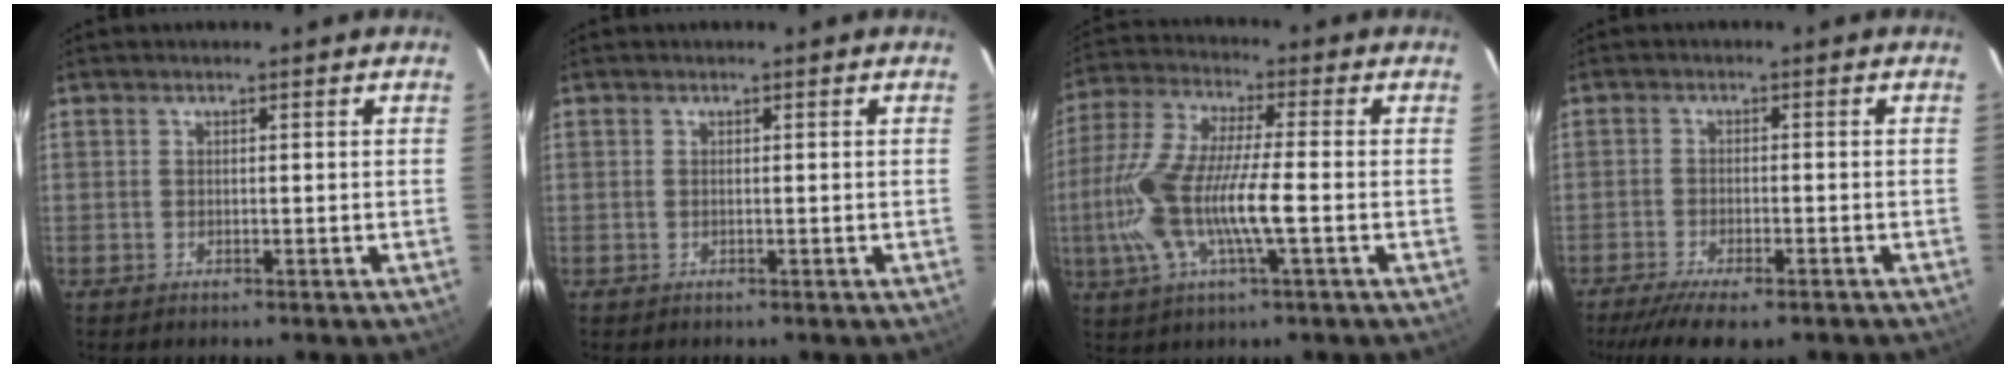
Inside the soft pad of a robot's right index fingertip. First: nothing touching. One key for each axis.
{"total": 0.0}
{"total": 15.8, "fx": -3.5, "fy": 2.8, "fz": 15.2, "tx": -0.312, "ty": -0.009, "tz": -0.068}
{"total": 10.2, "fx": -8.0, "fy": 2.4, "fz": 5.9, "tx": -0.137, "ty": -0.036, "tz": -0.132}